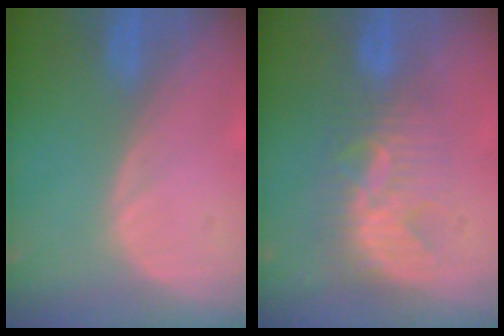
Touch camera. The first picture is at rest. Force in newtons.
{"total": 8.8, "press": 7.6, "slide": 4.4}